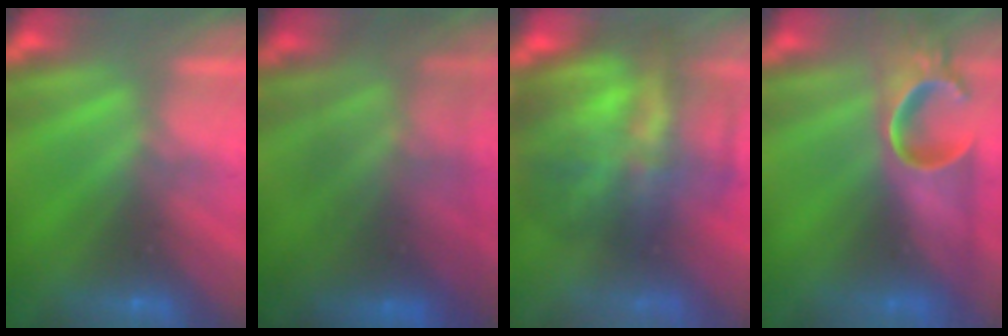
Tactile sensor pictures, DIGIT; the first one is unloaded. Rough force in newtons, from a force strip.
{"total": 5.5}
{"total": 14.6}
{"total": 6.4}